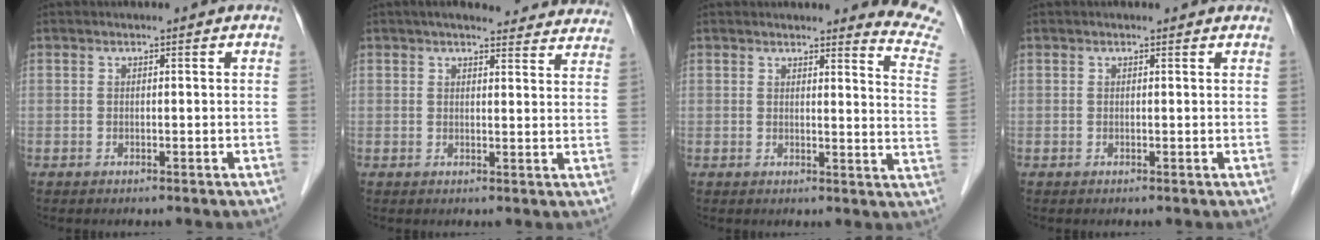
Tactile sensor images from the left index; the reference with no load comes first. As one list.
[{"total": 19.1, "force": [17.8, 3.6, 6.0], "torque": [-0.059, 0.005, 0.200]}, {"total": 9.0, "force": [8.9, -0.9, 0.9], "torque": [-0.004, -0.101, 0.070]}, {"total": 1.3, "force": [1.2, 0.3, 0.5], "torque": [-0.013, 0.008, 0.009]}]